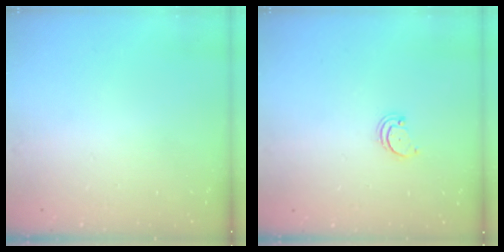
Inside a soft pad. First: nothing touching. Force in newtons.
{"total": 2.4, "press": 2.3, "slide": 0.5}